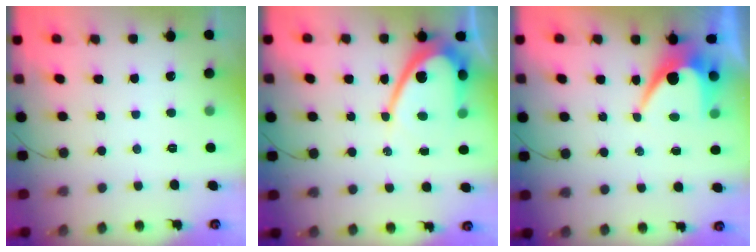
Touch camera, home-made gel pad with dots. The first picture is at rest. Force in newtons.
{"total": 12.2, "press": 12.1, "slide": 1.1}
{"total": 8.1, "press": 8.1, "slide": 0.4}